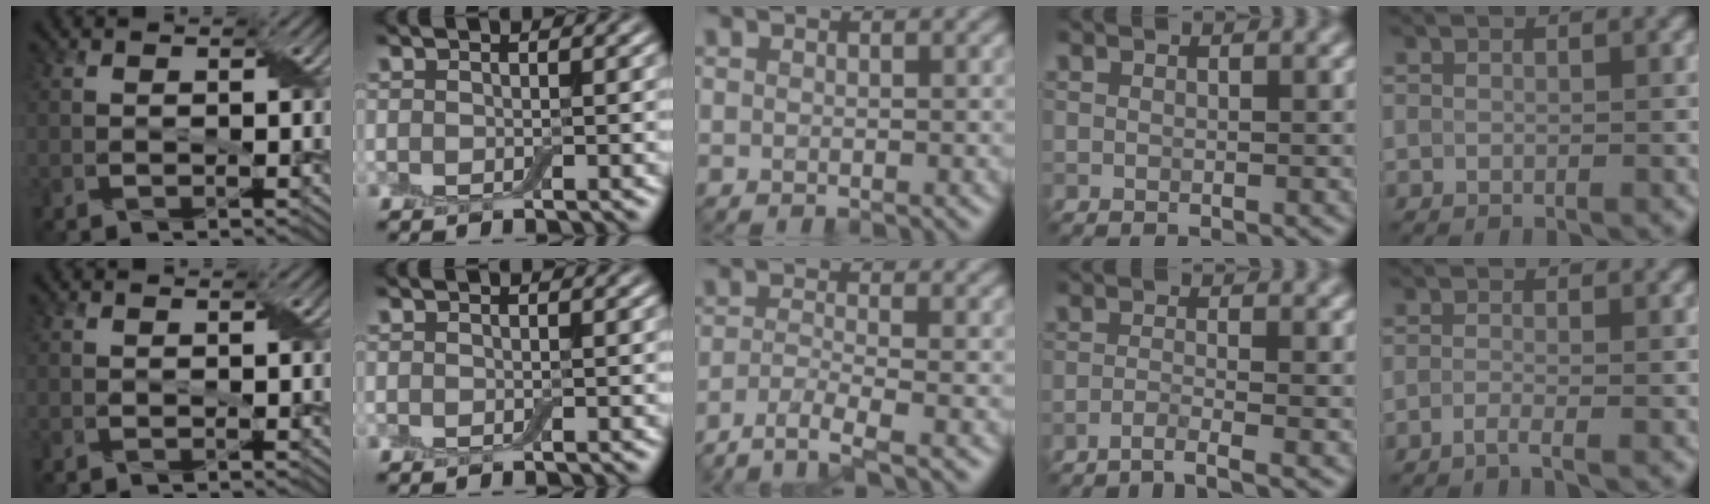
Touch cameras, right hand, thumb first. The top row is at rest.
{"middle": {"total": 3.9, "force": [-3.0, 0.7, 2.4], "torque": [-0.044, -0.007, -0.065]}, "ring": {"total": 2.0, "force": [-1.4, 0.1, 1.4], "torque": [-0.016, 0.002, -0.043]}, "little": {"total": 1.5, "force": [-1.5, -0.3, 0.2], "torque": [-0.002, -0.005, -0.029]}}